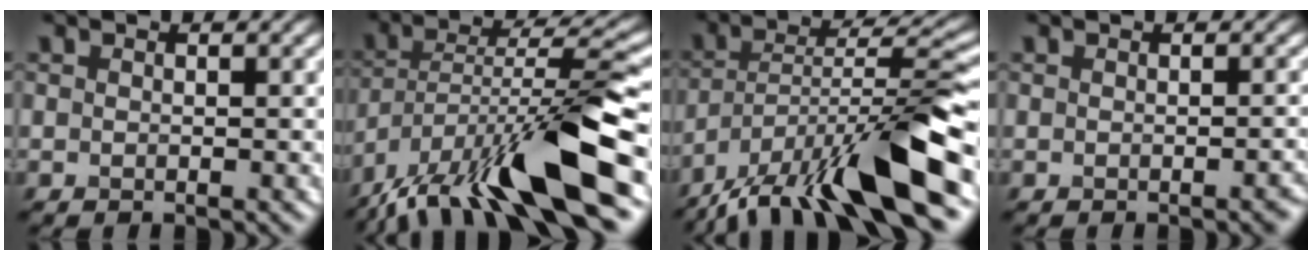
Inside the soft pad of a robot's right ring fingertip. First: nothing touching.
{"total": 13.2, "force": [-8.0, 2.7, 10.1], "torque": [-0.169, 0.014, -0.141]}
{"total": 13.1, "force": [-9.1, 2.5, 9.1], "torque": [-0.144, 0.017, -0.166]}
{"total": 1.4, "force": [-0.7, 0.4, 1.2], "torque": [-0.010, 0.000, -0.010]}